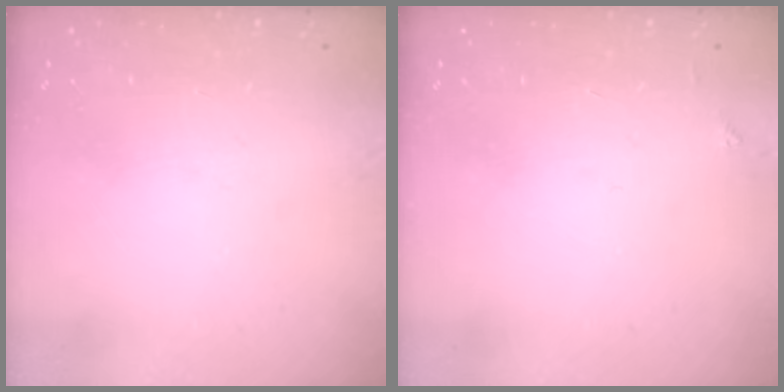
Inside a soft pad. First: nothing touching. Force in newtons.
{"total": 2.0, "press": 2.0, "slide": 0.3}